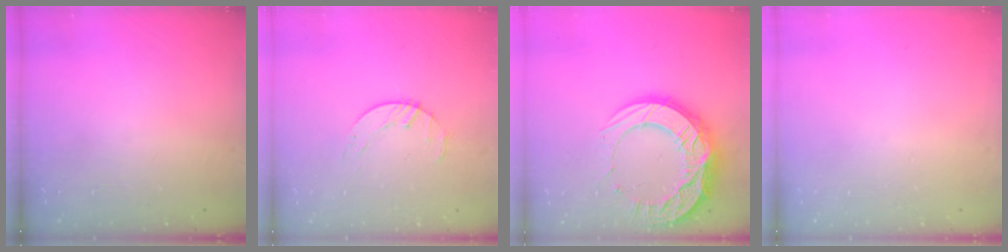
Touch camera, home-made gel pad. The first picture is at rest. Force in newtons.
{"total": 1.6, "press": 1.6, "slide": 0.3}
{"total": 18.6, "press": 18.6, "slide": 1.4}
{"total": 0.0}